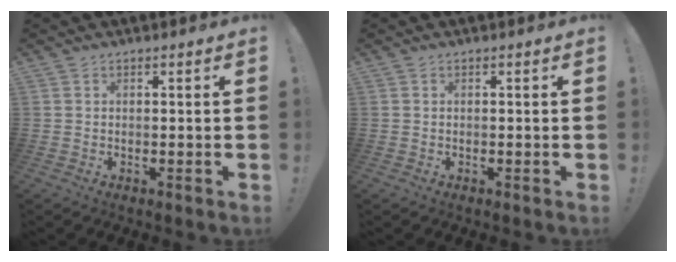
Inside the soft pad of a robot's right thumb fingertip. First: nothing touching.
{"total": 0.0}